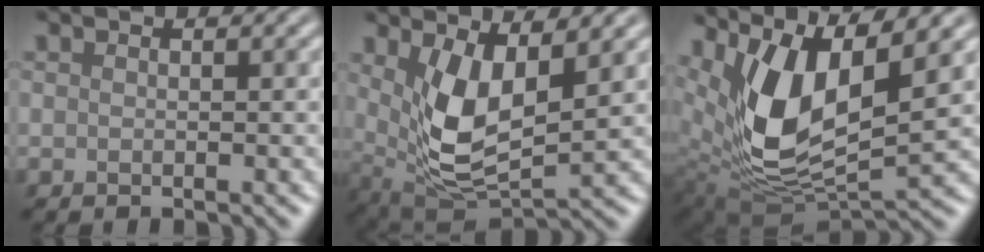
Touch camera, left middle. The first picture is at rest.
{"total": 6.3, "force": [1.3, 2.6, 5.6], "torque": [-0.121, -0.019, 0.036]}
{"total": 10.0, "force": [3.8, 4.4, 8.1], "torque": [-0.173, -0.014, 0.087]}